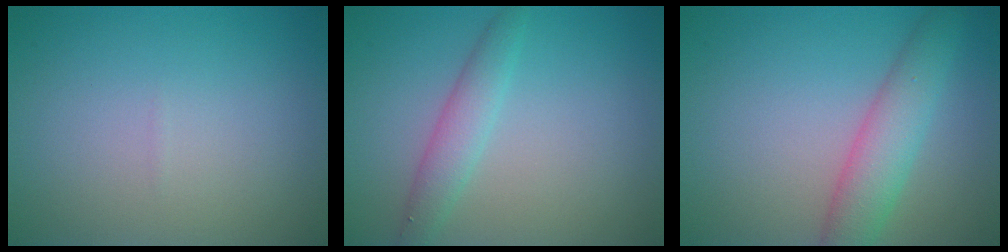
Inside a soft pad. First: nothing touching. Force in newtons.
{"total": 2.4, "press": 2.4, "slide": 0.1}
{"total": 4.3, "press": 4.3, "slide": 0.0}